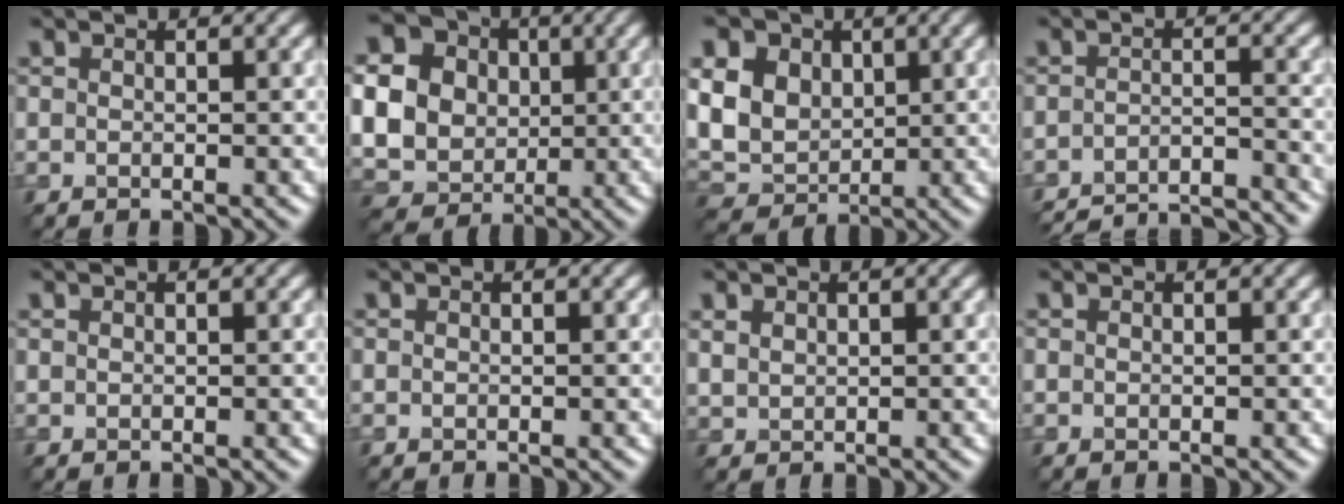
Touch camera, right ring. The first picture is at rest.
{"total": 13.4, "force": [1.4, 12.2, 5.2], "torque": [-0.170, 0.003, 0.015]}
{"total": 11.4, "force": [3.6, 8.9, 6.3], "torque": [-0.133, 0.027, 0.053]}
{"total": 12.4, "force": [-11.6, 2.8, 3.3], "torque": [-0.033, -0.010, -0.146]}
{"total": 0.0}
{"total": 0.0}
{"total": 1.3, "force": [0.8, 0.8, 0.5], "torque": [-0.013, -0.002, 0.021]}
{"total": 0.0}